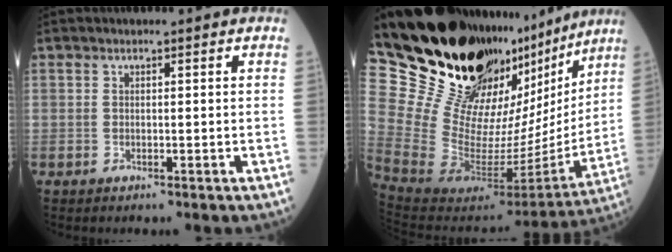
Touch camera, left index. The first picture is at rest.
{"total": 30.0, "force": [24.8, 10.4, 13.5], "torque": [-0.207, -0.042, 0.371]}